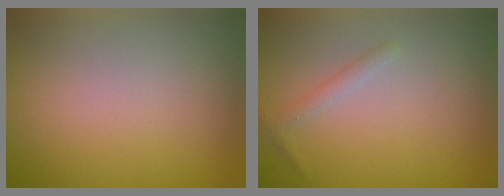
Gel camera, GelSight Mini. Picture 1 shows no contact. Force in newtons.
{"total": 1.1, "press": 1.1, "slide": 0.1}